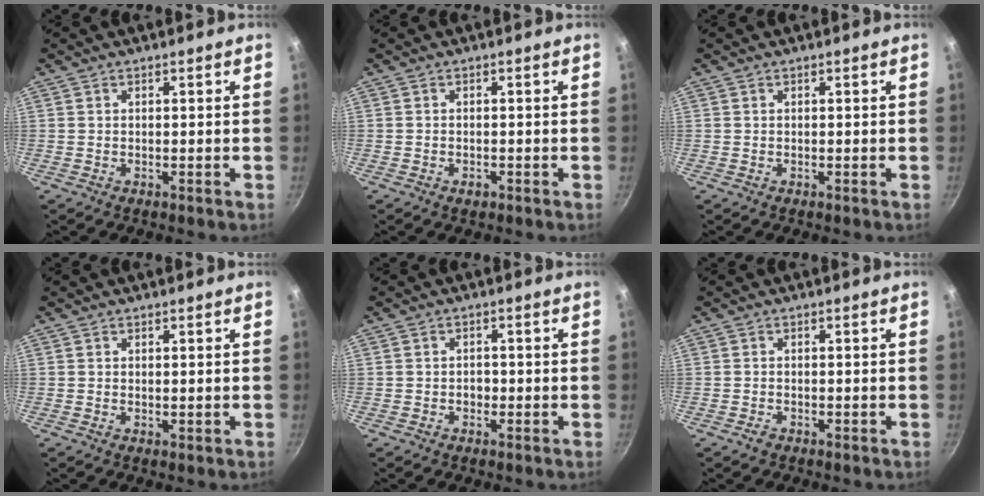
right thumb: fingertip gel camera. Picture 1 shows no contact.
{"total": 1.3, "force": [-0.7, 0.9, 0.8], "torque": [-0.013, 0.003, -0.011]}
{"total": 0.0}
{"total": 0.5, "force": [0.3, 0.3, 0.4], "torque": [-0.003, -0.007, 0.002]}
{"total": 1.8, "force": [-0.5, 1.4, 0.9], "torque": [-0.006, 0.008, -0.008]}
{"total": 1.1, "force": [-0.7, 0.7, 0.5], "torque": [-0.013, 0.003, -0.014]}